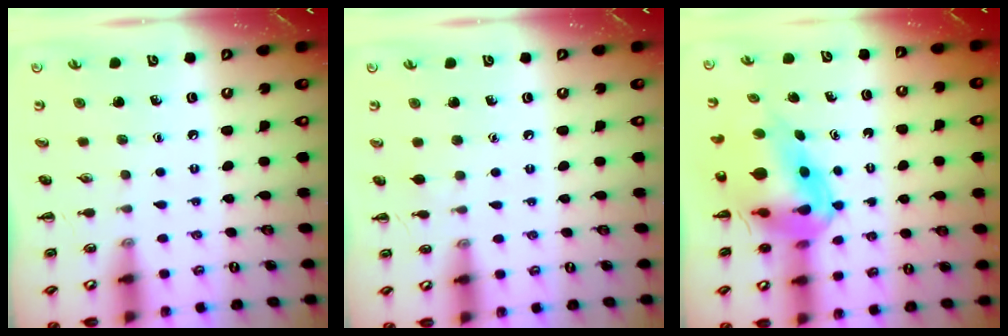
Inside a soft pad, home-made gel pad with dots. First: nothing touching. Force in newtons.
{"total": 3.4, "press": 3.1, "slide": 1.2}
{"total": 10.8, "press": 10.2, "slide": 3.4}